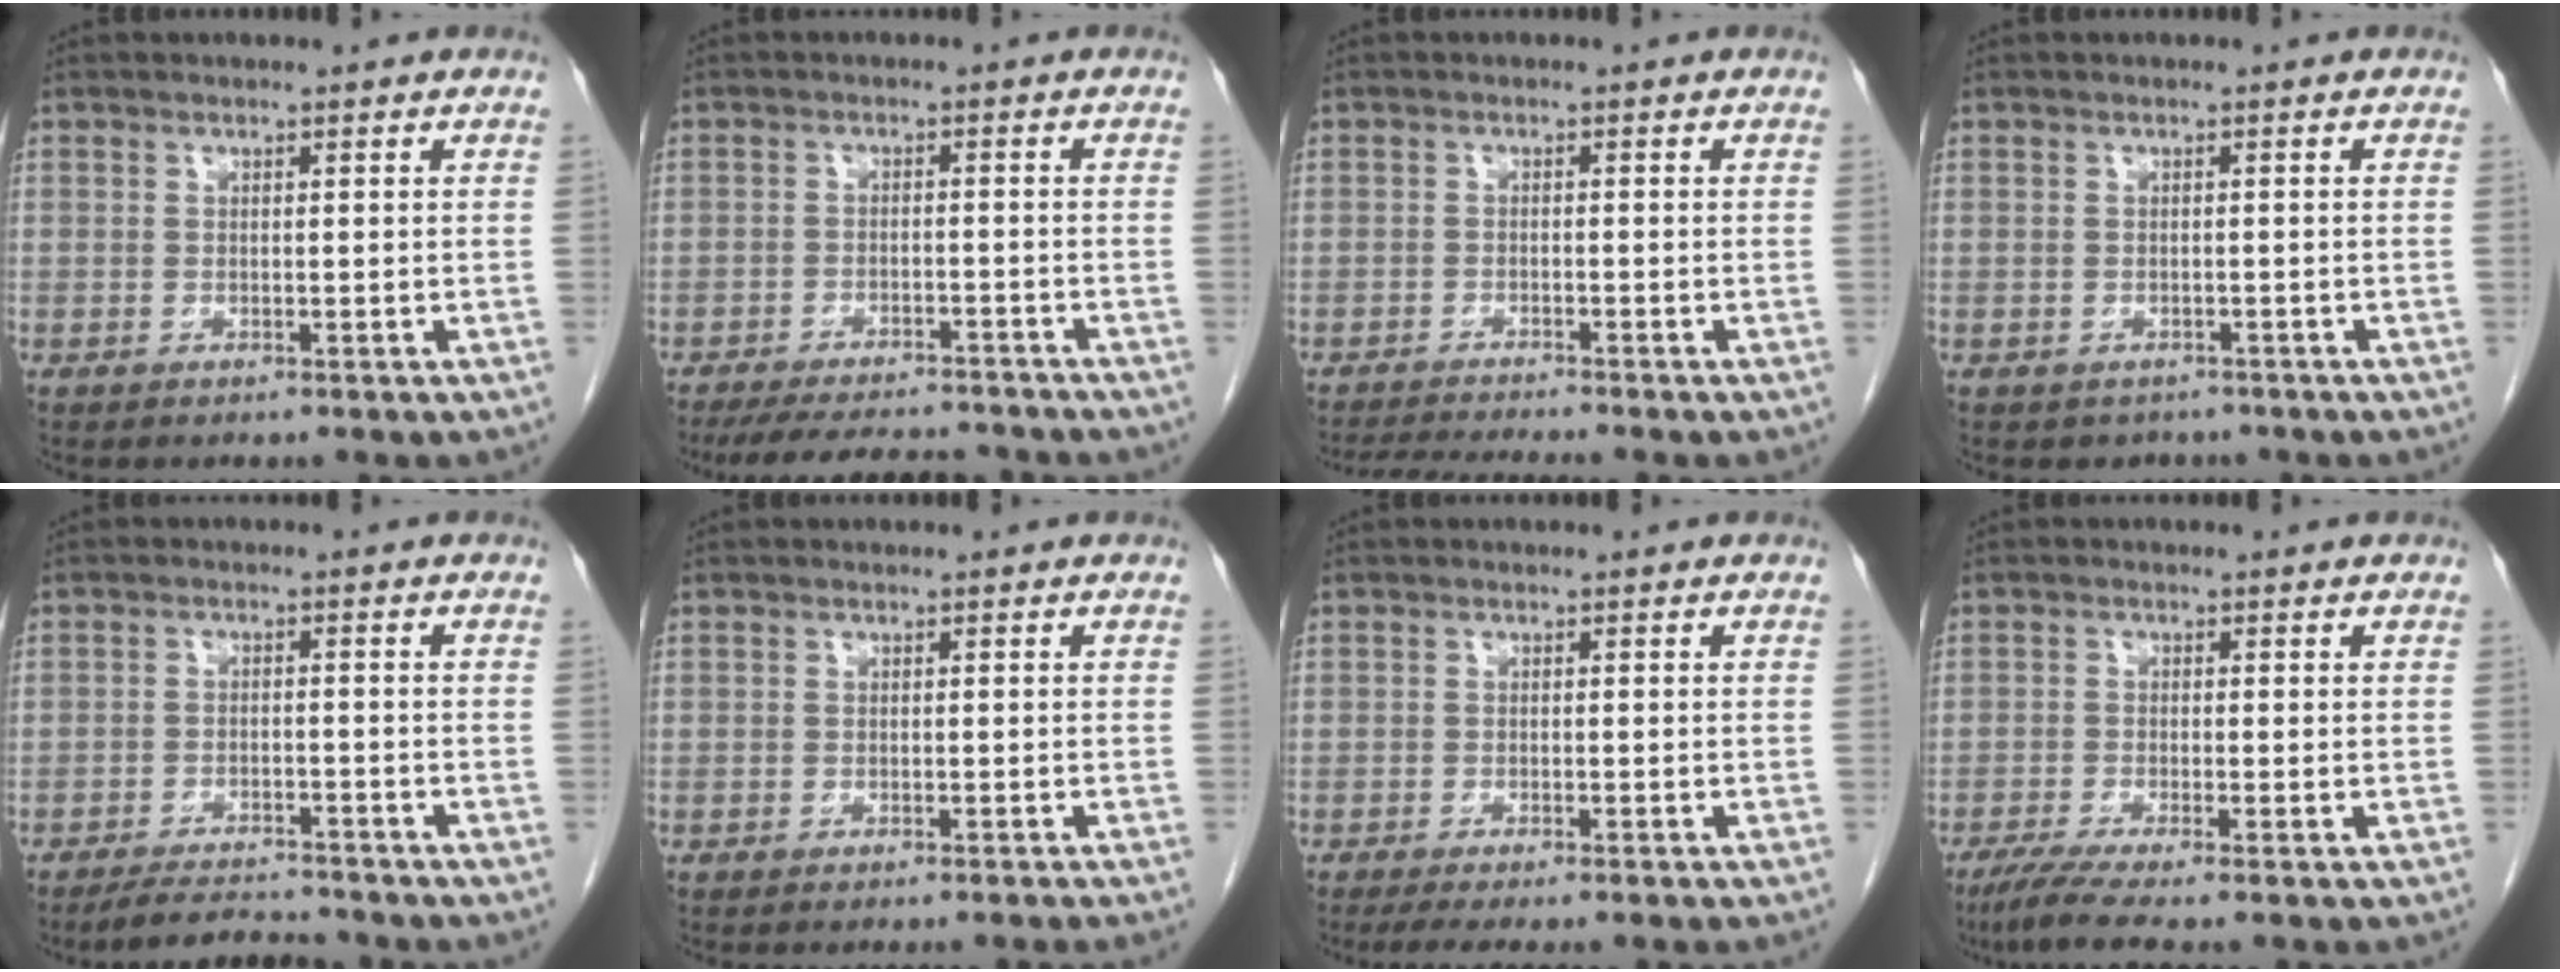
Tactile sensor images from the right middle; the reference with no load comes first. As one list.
[{"total": 12.0, "force": [-11.0, 2.4, 4.3], "torque": [-0.070, -0.002, -0.150]}, {"total": 5.5, "force": [-5.0, -1.1, 1.8], "torque": [-0.028, -0.017, -0.085]}, {"total": 2.2, "force": [-1.7, 1.4, 0.0], "torque": [-0.005, 0.004, -0.025]}, {"total": 5.1, "force": [-5.0, 0.4, 0.9], "torque": [-0.015, -0.012, -0.086]}, {"total": 2.9, "force": [-2.6, -0.5, 1.2], "torque": [-0.013, 0.003, -0.031]}, {"total": 5.3, "force": [-4.4, -0.2, 3.0], "torque": [-0.035, -0.010, -0.066]}, {"total": 5.0, "force": [-3.8, -0.6, 3.1], "torque": [-0.059, -0.016, -0.072]}]